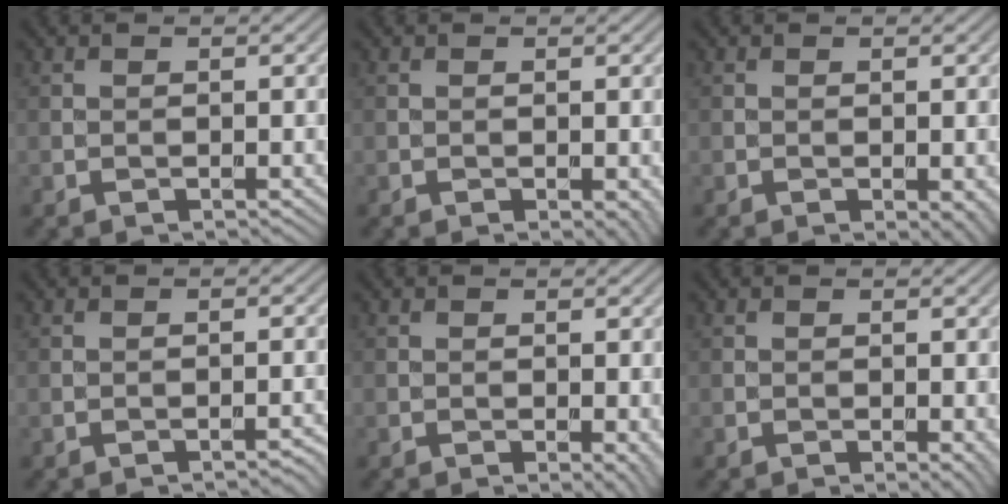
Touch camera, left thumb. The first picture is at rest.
{"total": 0.7, "force": [-0.2, 0.4, 0.6], "torque": [-0.006, -0.003, -0.002]}
{"total": 1.3, "force": [-0.5, 0.5, 1.1], "torque": [-0.012, -0.003, -0.005]}
{"total": 0.8, "force": [-0.8, 0.0, 0.3], "torque": [0.000, 0.007, -0.014]}
{"total": 1.1, "force": [-0.1, 0.3, 1.1], "torque": [-0.011, -0.004, -0.001]}
{"total": 0.7, "force": [0.0, 0.3, 0.6], "torque": [-0.004, -0.004, -0.001]}